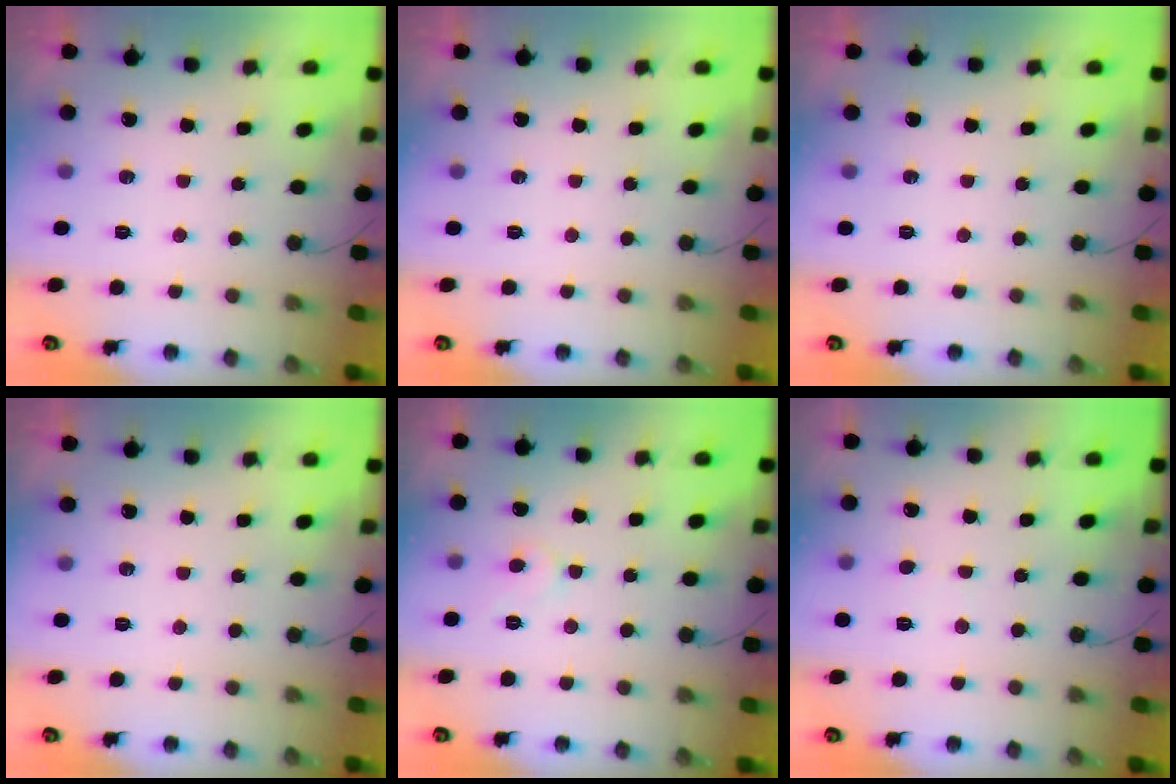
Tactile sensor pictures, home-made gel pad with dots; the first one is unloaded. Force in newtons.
{"total": 0.0}
{"total": 0.0}
{"total": 0.0}
{"total": 4.7, "press": 4.7, "slide": 0.5}
{"total": 2.9, "press": 2.9, "slide": 0.3}